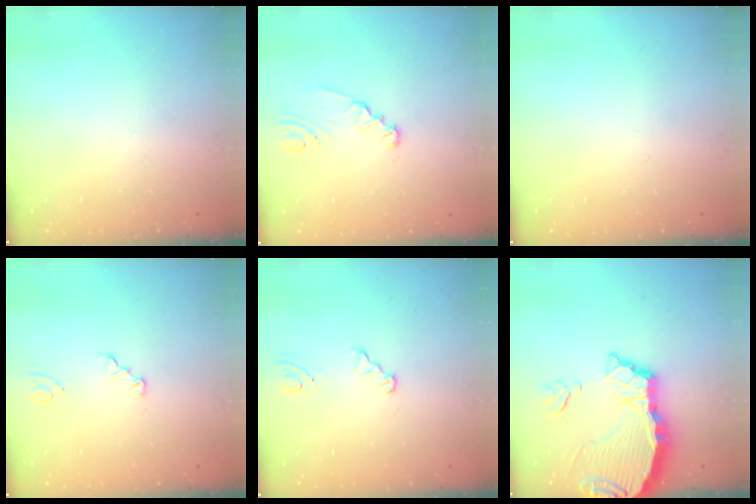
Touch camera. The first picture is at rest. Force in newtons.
{"total": 2.3, "press": 2.3, "slide": 0.3}
{"total": 0.0}
{"total": 2.1, "press": 2.1, "slide": 0.2}
{"total": 3.1, "press": 2.8, "slide": 1.4}
{"total": 7.7, "press": 7.7, "slide": 0.7}